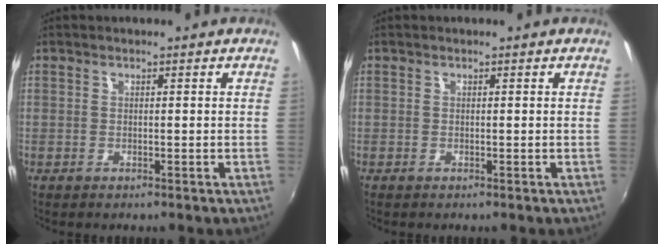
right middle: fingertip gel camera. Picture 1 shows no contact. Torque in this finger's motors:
{"motor_torque": [0.03, -0.03, 0.01, 0.00]}